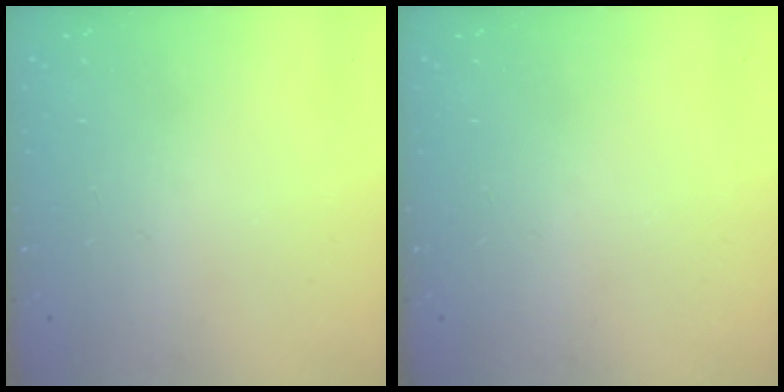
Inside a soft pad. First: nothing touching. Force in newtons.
{"total": 0.0}